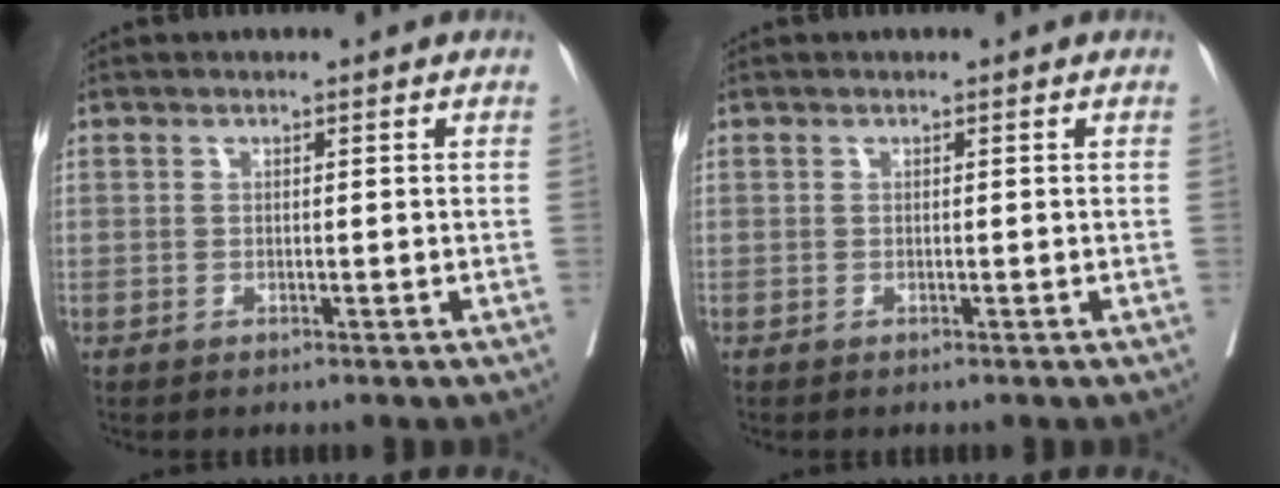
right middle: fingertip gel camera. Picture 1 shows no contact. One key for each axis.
{"total": 0.0}